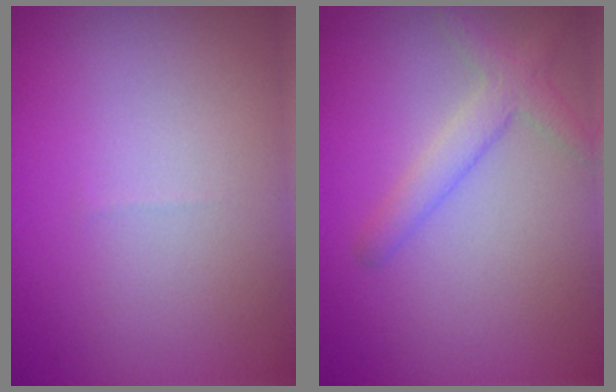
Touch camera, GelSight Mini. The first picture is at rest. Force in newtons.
{"total": 2.4, "press": 2.4, "slide": 0.1}